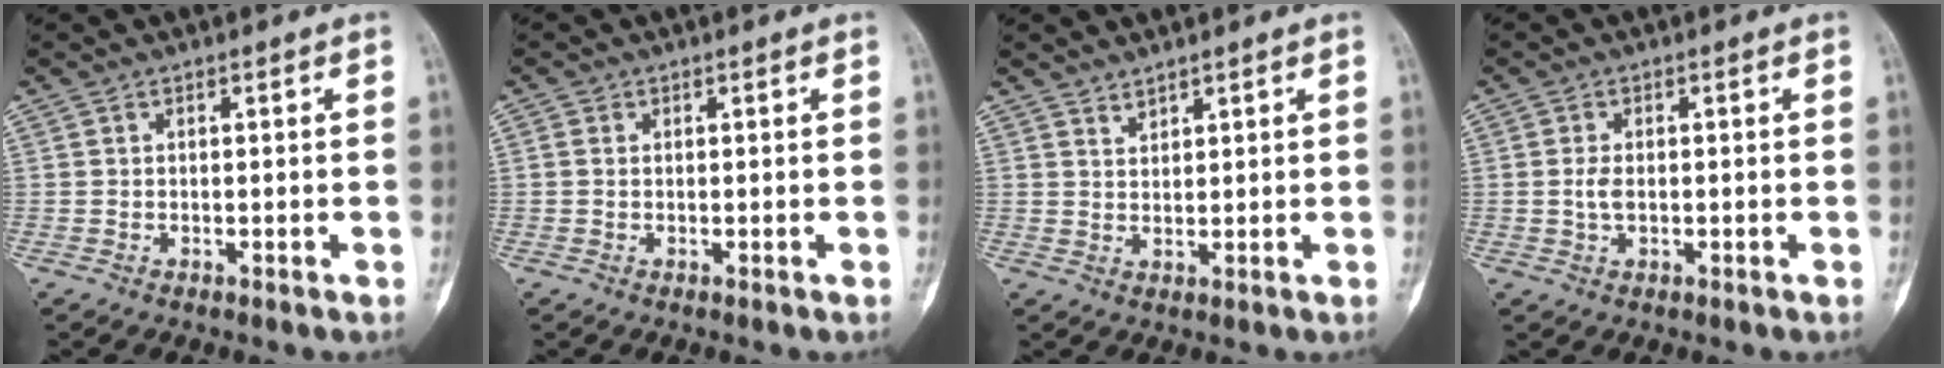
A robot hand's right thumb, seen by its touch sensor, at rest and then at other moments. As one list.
[{"total": 1.0, "force": [0.2, 0.8, 0.6], "torque": [-0.012, 0.002, 0.002]}, {"total": 1.8, "force": [1.7, 0.4, 0.4], "torque": [0.009, -0.016, 0.029]}, {"total": 2.2, "force": [-0.1, 1.2, 1.8], "torque": [-0.039, 0.000, -0.003]}]